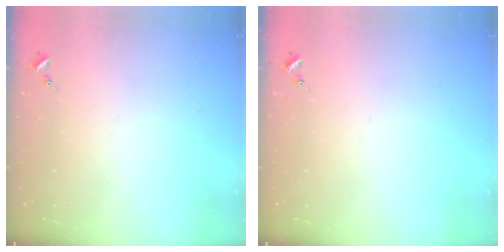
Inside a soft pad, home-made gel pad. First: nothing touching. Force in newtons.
{"total": 0.0}